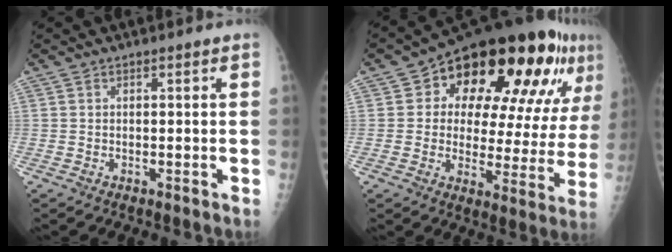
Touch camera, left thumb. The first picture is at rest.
{"total": 27.0, "force": [11.5, 12.3, 21.2], "torque": [-0.252, 0.008, 0.163]}